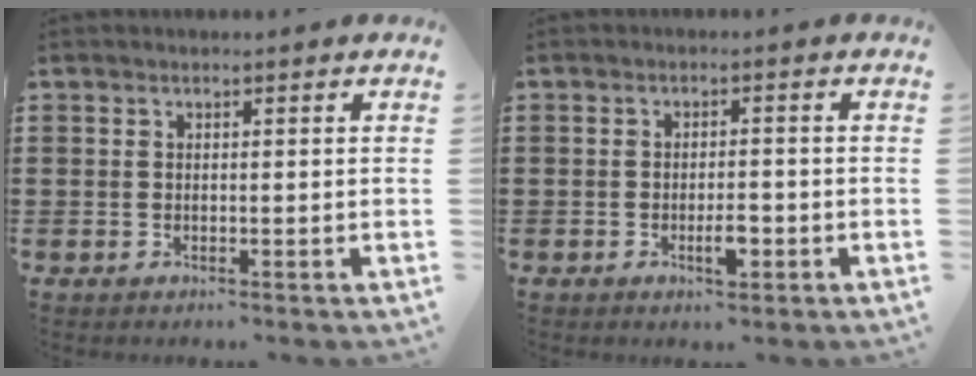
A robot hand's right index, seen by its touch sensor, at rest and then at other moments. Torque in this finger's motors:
{"motor_torque": [0.17, 0.20, 0.09, 0.04]}